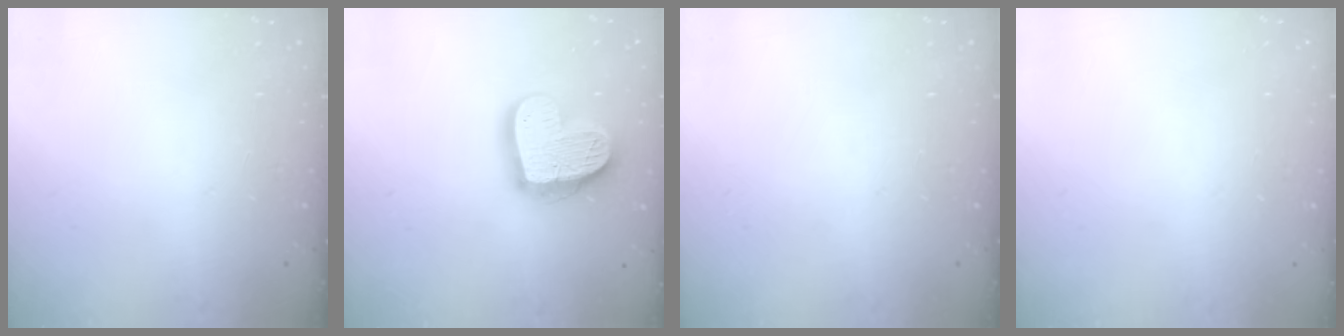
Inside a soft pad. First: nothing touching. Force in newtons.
{"total": 18.0, "press": 17.9, "slide": 1.3}
{"total": 0.0}
{"total": 0.0}